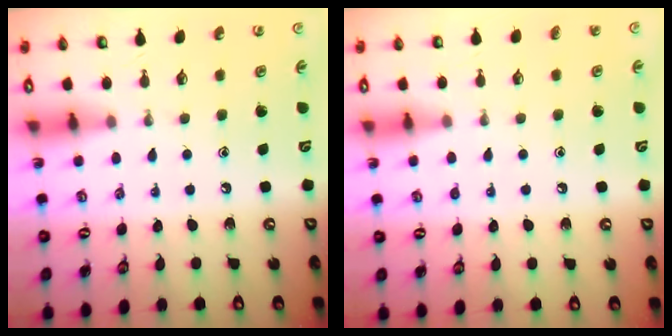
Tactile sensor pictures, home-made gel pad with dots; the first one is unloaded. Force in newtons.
{"total": 3.3, "press": 3.3, "slide": 0.4}